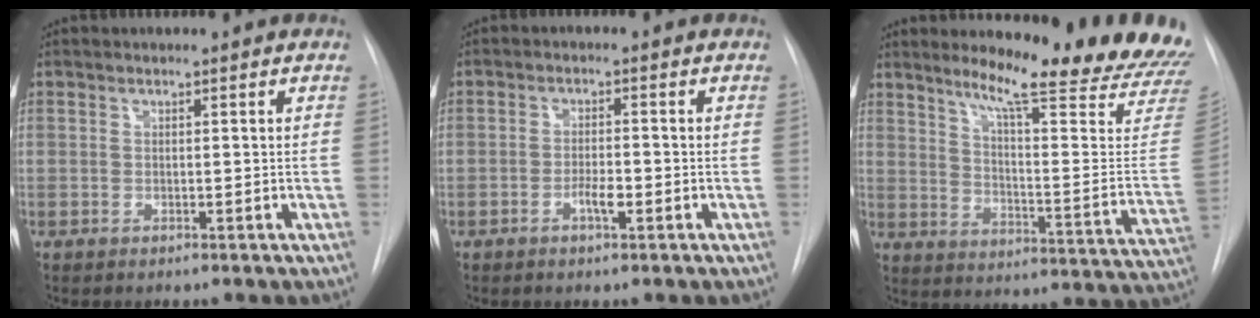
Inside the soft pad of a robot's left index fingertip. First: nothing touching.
{"total": 2.5, "force": [-1.1, 0.6, 2.2], "torque": [-0.036, 0.002, -0.020]}
{"total": 23.0, "force": [20.0, 0.3, 11.4], "torque": [-0.155, -0.107, 0.250]}